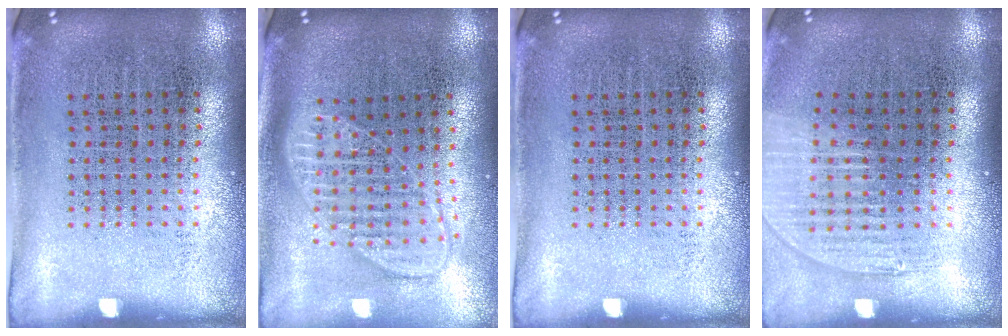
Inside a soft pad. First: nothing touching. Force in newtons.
{"total": 1.9, "press": 1.6, "slide": 1.1}
{"total": 0.0}
{"total": 1.2, "press": 1.1, "slide": 0.5}